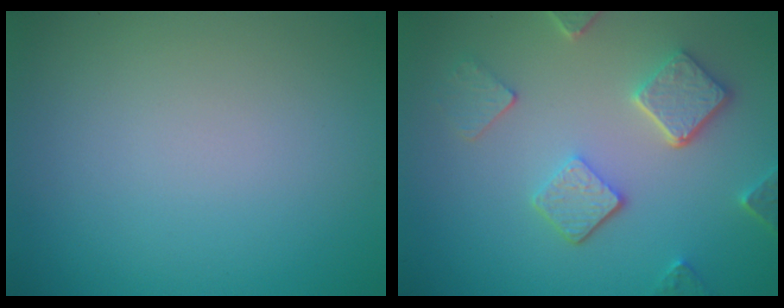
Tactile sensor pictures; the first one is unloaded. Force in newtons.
{"total": 5.0, "press": 3.9, "slide": 3.2}